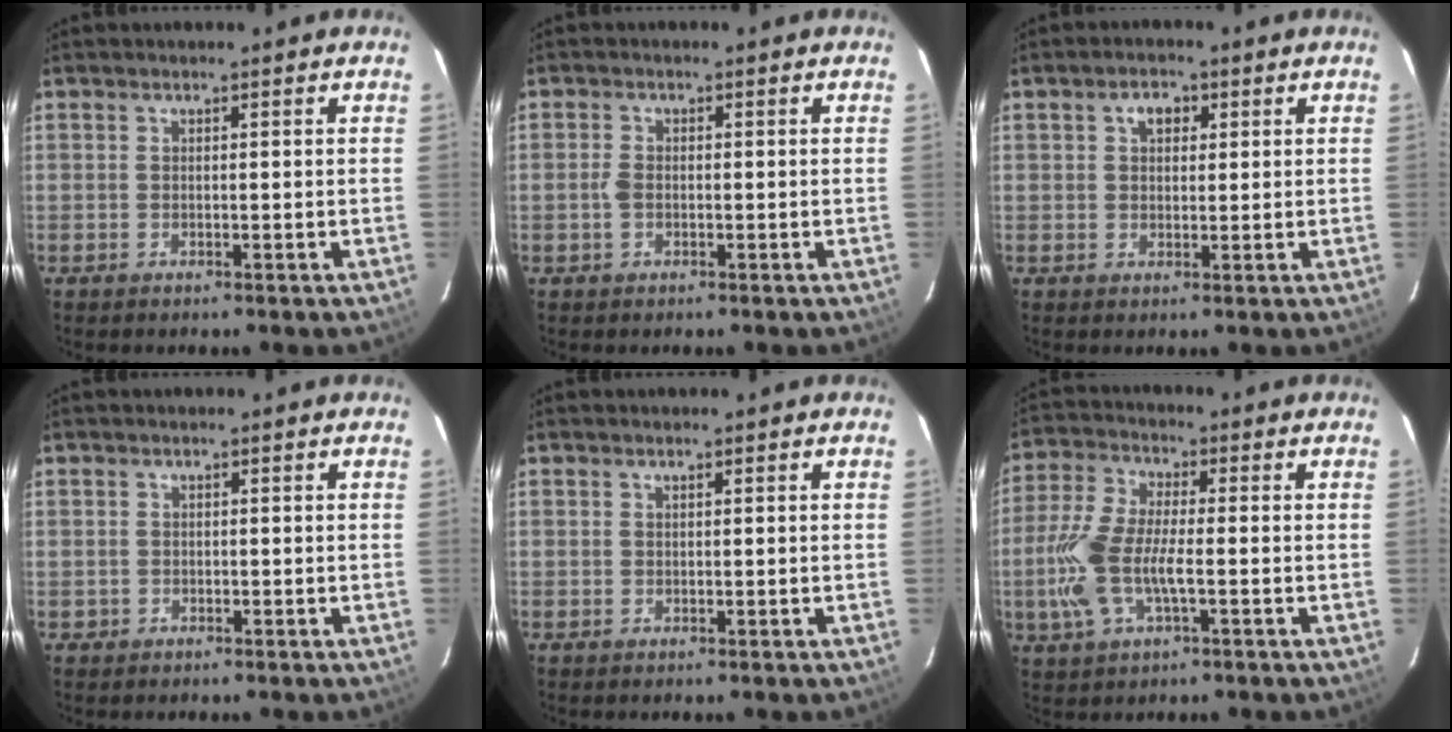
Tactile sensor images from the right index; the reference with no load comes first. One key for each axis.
{"total": 1.9, "fx": -0.4, "fy": 1.2, "fz": 1.4, "tx": -0.032, "ty": 0.003, "tz": -0.008}
{"total": 3.3, "fx": 1.2, "fy": 2.3, "fz": 2.0, "tx": -0.028, "ty": 0.012, "tz": 0.020}
{"total": 1.2, "fx": -0.3, "fy": 1.1, "fz": 0.0, "tx": -0.001, "ty": 0.004, "tz": -0.002}
{"total": 0.0}
{"total": 11.4, "fx": -2.5, "fy": 4.2, "fz": 10.3, "tx": -0.234, "ty": 0.001, "tz": -0.052}